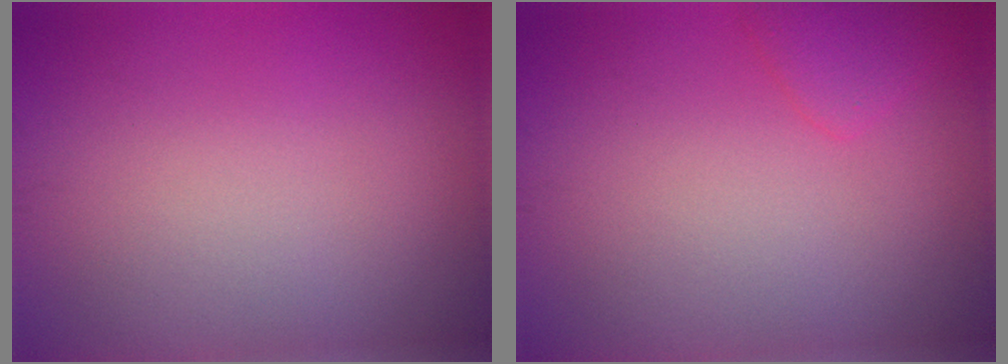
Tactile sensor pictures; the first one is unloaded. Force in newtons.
{"total": 1.5, "press": 1.5, "slide": 0.1}